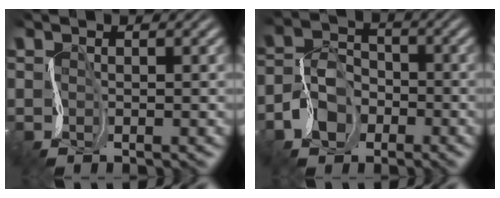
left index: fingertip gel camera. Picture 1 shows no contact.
{"total": 3.2, "force": [-1.8, 2.5, 0.8], "torque": [-0.030, 0.016, -0.046]}